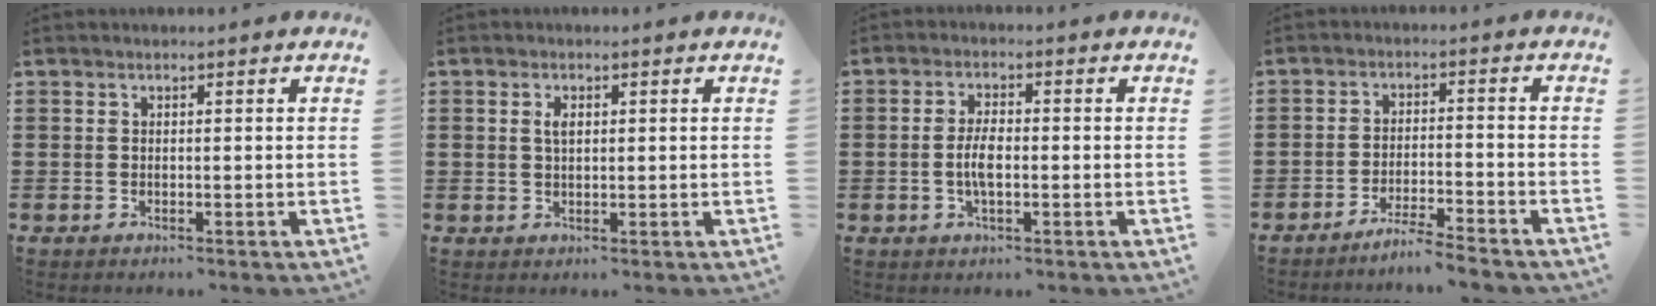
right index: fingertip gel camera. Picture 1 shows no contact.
{"total": 1.9, "force": [0.5, 0.9, 1.6], "torque": [-0.035, 0.007, 0.007]}
{"total": 4.1, "force": [-0.7, 1.4, 3.8], "torque": [-0.086, -0.003, -0.018]}
{"total": 4.2, "force": [-3.9, -1.2, 1.1], "torque": [-0.021, -0.008, -0.079]}